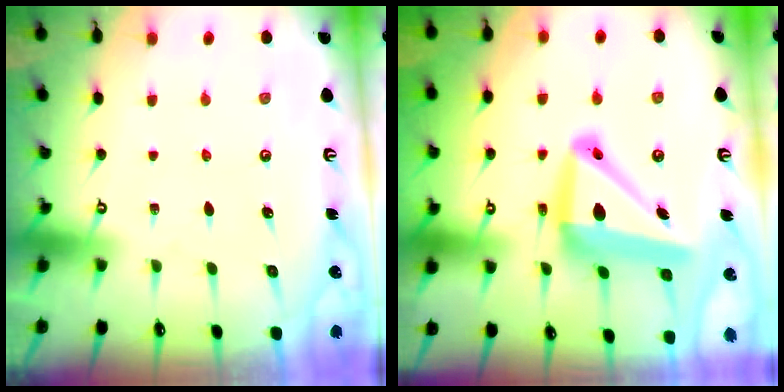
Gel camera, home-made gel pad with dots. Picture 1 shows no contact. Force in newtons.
{"total": 15.6, "press": 15.3, "slide": 2.9}